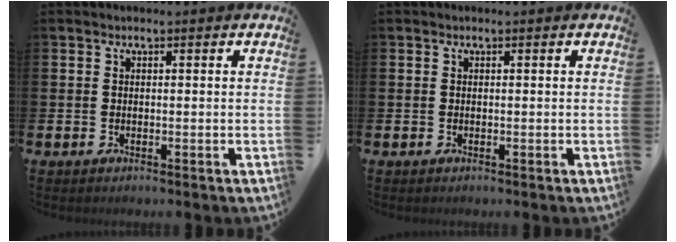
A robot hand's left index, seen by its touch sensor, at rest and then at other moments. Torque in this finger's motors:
{"motor_torque": [0.00, 0.00, 0.00, 0.01]}